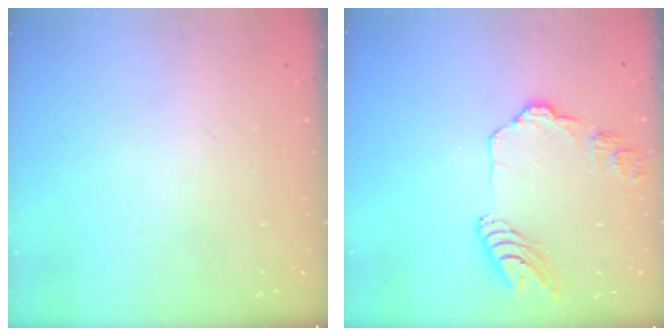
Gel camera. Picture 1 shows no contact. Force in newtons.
{"total": 13.1, "press": 13.0, "slide": 1.2}